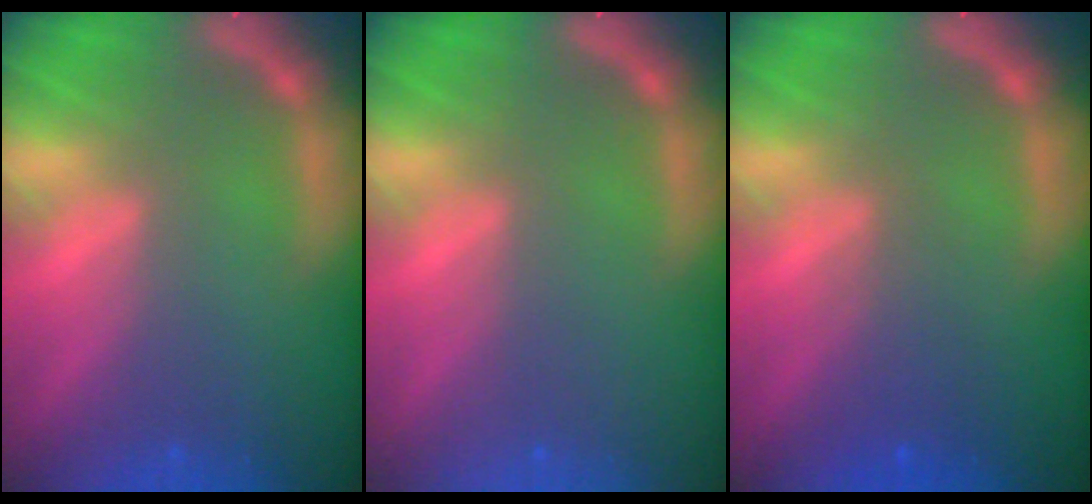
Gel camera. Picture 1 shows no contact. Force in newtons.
{"total": 0.0}
{"total": 2.5}